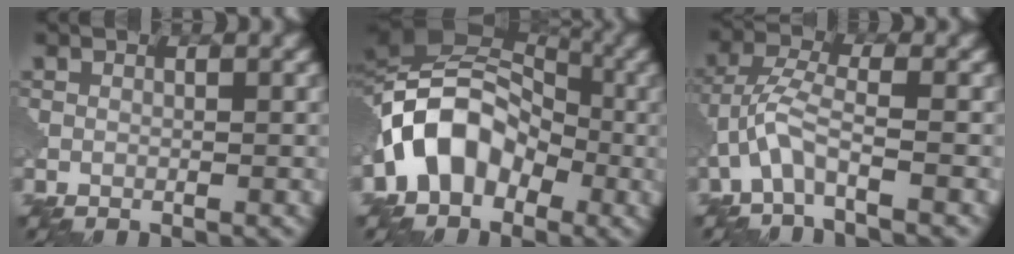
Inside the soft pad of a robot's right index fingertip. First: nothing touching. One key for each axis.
{"total": 8.7, "fx": -2.8, "fy": 6.3, "fz": 5.3, "tx": -0.080, "ty": 0.016, "tz": -0.073}
{"total": 3.7, "fx": -2.0, "fy": 0.8, "fz": 2.9, "tx": -0.067, "ty": 0.009, "tz": -0.052}